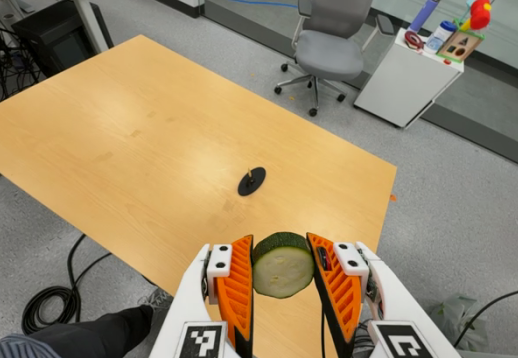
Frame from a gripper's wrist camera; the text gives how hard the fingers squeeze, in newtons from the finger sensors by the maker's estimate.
{"total": 12.1, "left": 11.3, "right": 12.9}